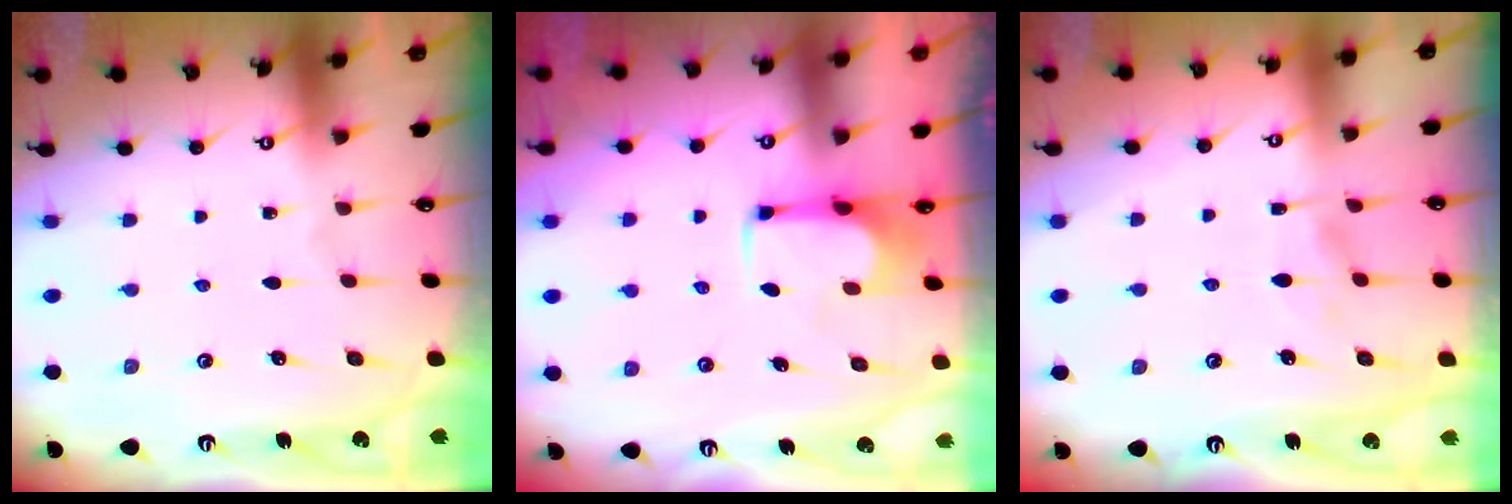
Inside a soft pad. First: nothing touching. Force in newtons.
{"total": 3.7, "press": 3.6, "slide": 1.0}
{"total": 2.3, "press": 2.1, "slide": 1.0}